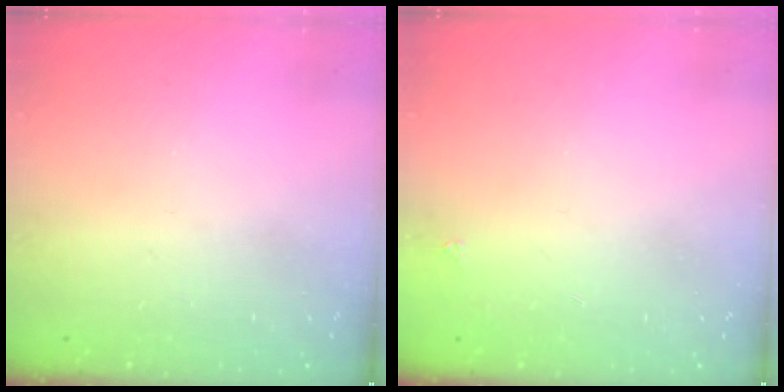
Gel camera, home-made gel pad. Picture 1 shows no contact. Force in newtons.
{"total": 1.6, "press": 1.5, "slide": 0.2}